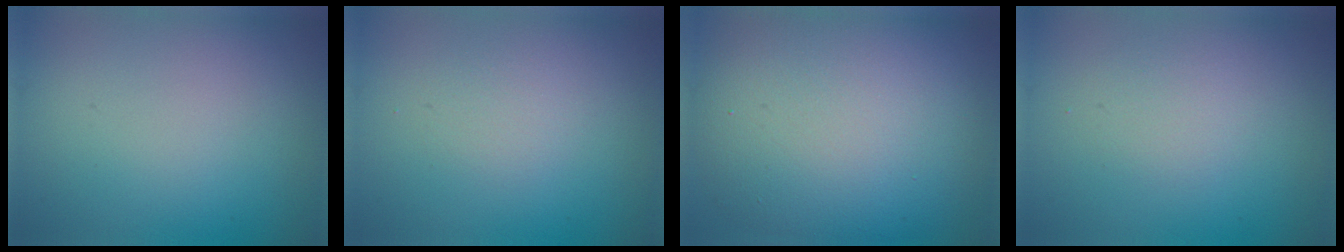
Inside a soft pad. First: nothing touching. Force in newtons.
{"total": 1.2, "press": 1.2, "slide": 0.1}
{"total": 12.8, "press": 12.8, "slide": 1.0}
{"total": 1.4, "press": 1.4, "slide": 0.1}